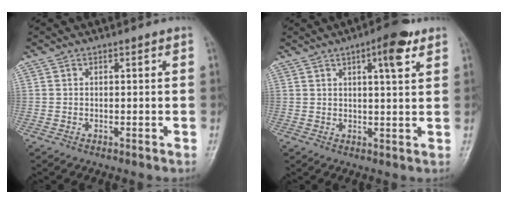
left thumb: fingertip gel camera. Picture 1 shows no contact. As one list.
[{"total": 6.8, "force": [3.6, 1.6, 5.5], "torque": [-0.071, -0.012, 0.048]}]